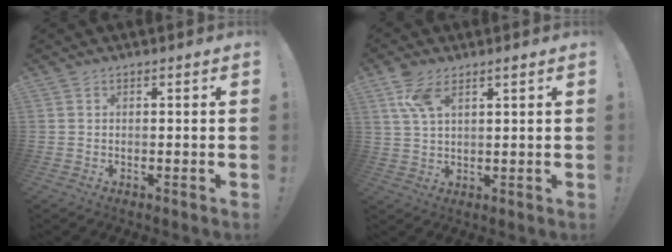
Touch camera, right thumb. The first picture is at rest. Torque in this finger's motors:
{"motor_torque": [0.05, 0.09, 0.16, 0.09, 0.15]}